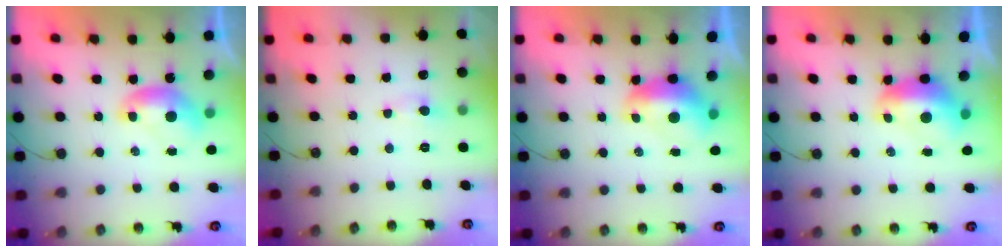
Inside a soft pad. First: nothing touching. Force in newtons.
{"total": 1.0, "press": 0.8, "slide": 0.6}
{"total": 2.1, "press": 2.0, "slide": 0.6}
{"total": 2.1, "press": 2.0, "slide": 0.6}